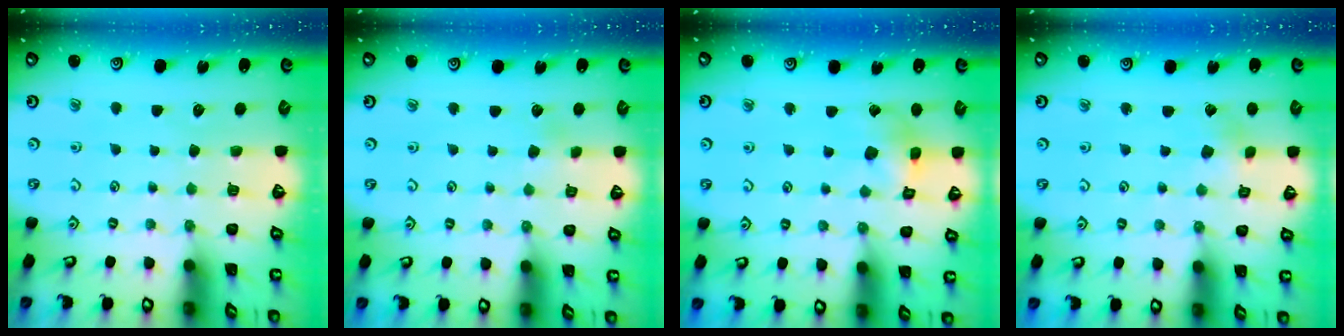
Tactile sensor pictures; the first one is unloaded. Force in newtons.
{"total": 1.6, "press": 1.6, "slide": 0.0}
{"total": 7.2, "press": 7.2, "slide": 0.6}
{"total": 2.4, "press": 2.4, "slide": 0.3}